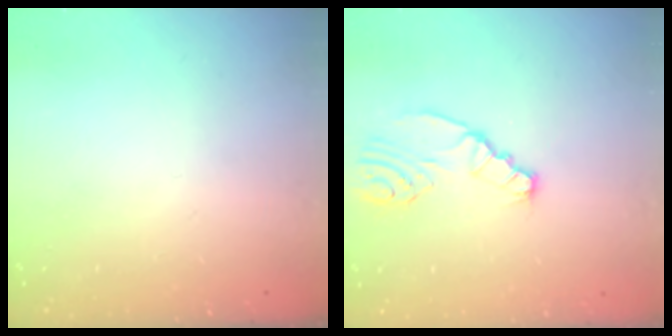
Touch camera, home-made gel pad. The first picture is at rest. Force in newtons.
{"total": 2.8, "press": 2.8, "slide": 0.3}